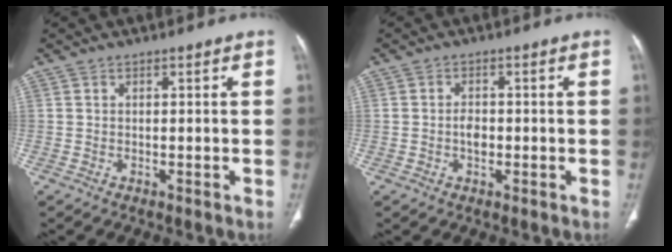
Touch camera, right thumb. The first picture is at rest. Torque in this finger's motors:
{"motor_torque": [1.02, 1.13, 0.65, -0.38, -0.02]}